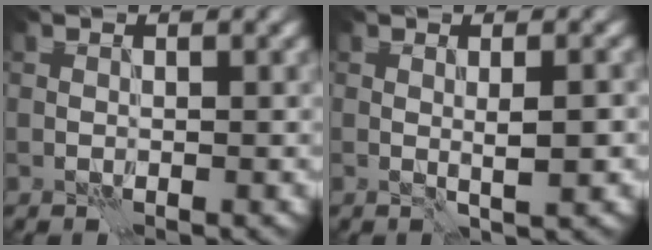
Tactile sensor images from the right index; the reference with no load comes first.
{"total": 2.3, "force": [0.1, 0.3, 2.2], "torque": [-0.035, 0.000, 0.002]}